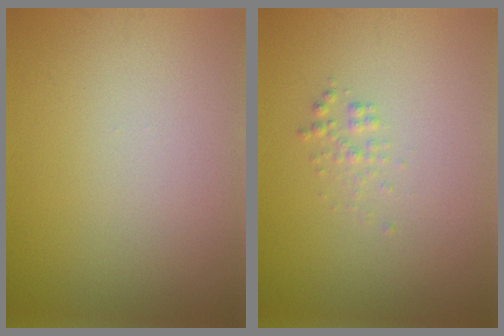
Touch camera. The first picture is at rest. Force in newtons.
{"total": 1.0, "press": 1.0, "slide": 0.0}